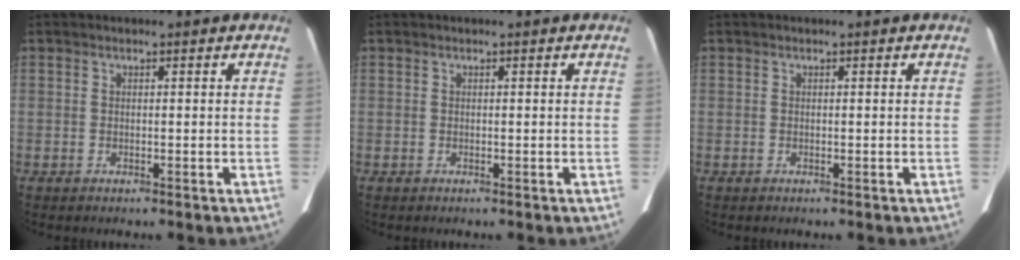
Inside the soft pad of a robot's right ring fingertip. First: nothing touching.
{"total": 0.0}
{"total": 0.0}